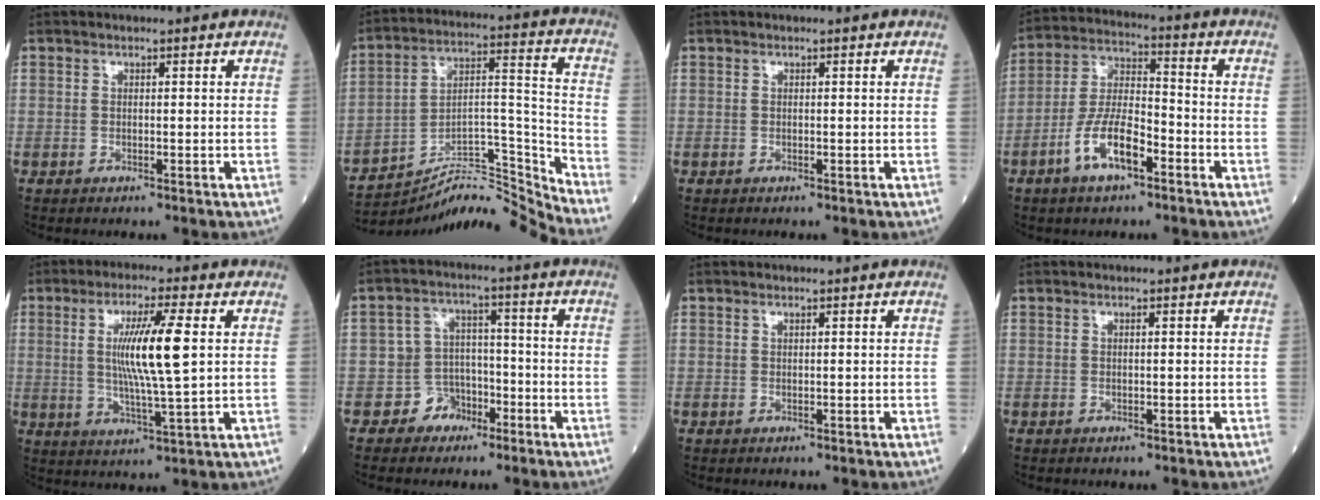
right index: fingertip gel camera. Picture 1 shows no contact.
{"total": 14.4, "force": [-13.8, -2.2, 3.1], "torque": [-0.042, 0.057, -0.239]}
{"total": 0.0}
{"total": 9.7, "force": [-4.9, 3.2, 7.6], "torque": [-0.158, 0.006, -0.097]}
{"total": 10.2, "force": [1.7, -0.1, 10.0], "torque": [-0.192, -0.004, 0.032]}
{"total": 5.2, "force": [-2.9, 4.4, 0.3], "torque": [0.005, 0.019, -0.047]}
{"total": 0.0}
{"total": 0.0}